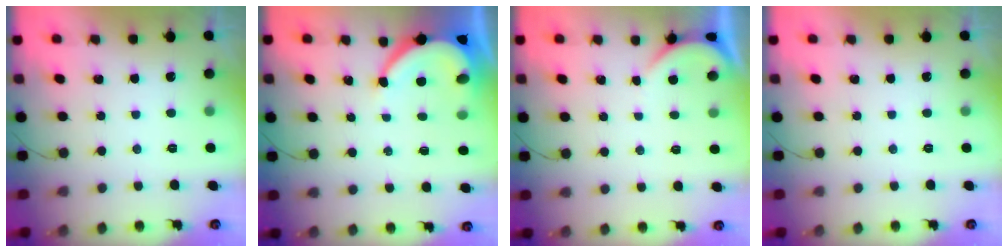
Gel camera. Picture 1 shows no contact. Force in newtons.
{"total": 8.2, "press": 8.1, "slide": 1.2}
{"total": 1.6, "press": 1.6, "slide": 0.2}
{"total": 0.0}